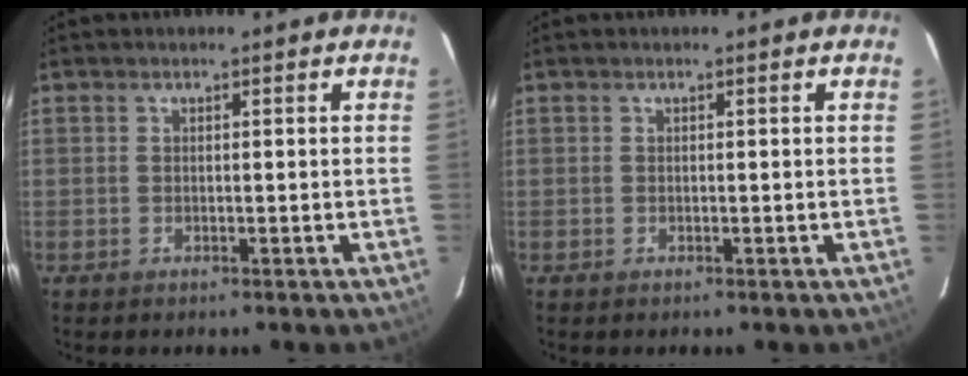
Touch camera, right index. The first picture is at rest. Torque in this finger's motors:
{"motor_torque": [0.00, 0.00, 0.02, 0.00]}